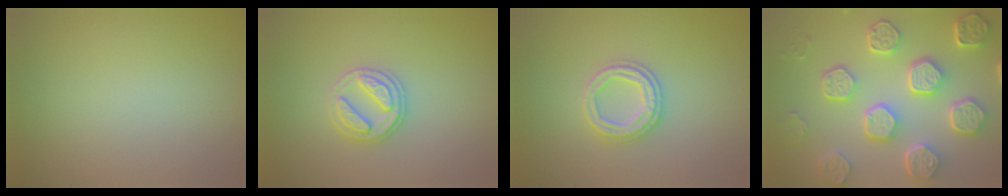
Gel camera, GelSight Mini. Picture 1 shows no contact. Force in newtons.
{"total": 2.7, "press": 2.7, "slide": 0.5}
{"total": 2.6, "press": 2.5, "slide": 0.7}
{"total": 8.3, "press": 6.2, "slide": 5.6}